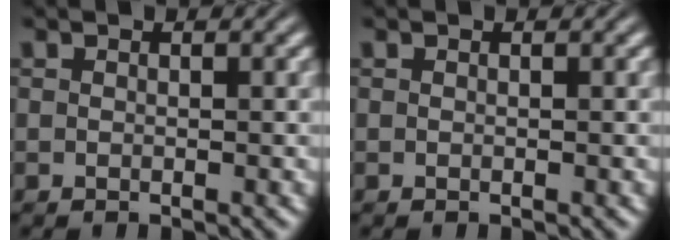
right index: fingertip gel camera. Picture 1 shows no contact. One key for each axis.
{"total": 0.0}